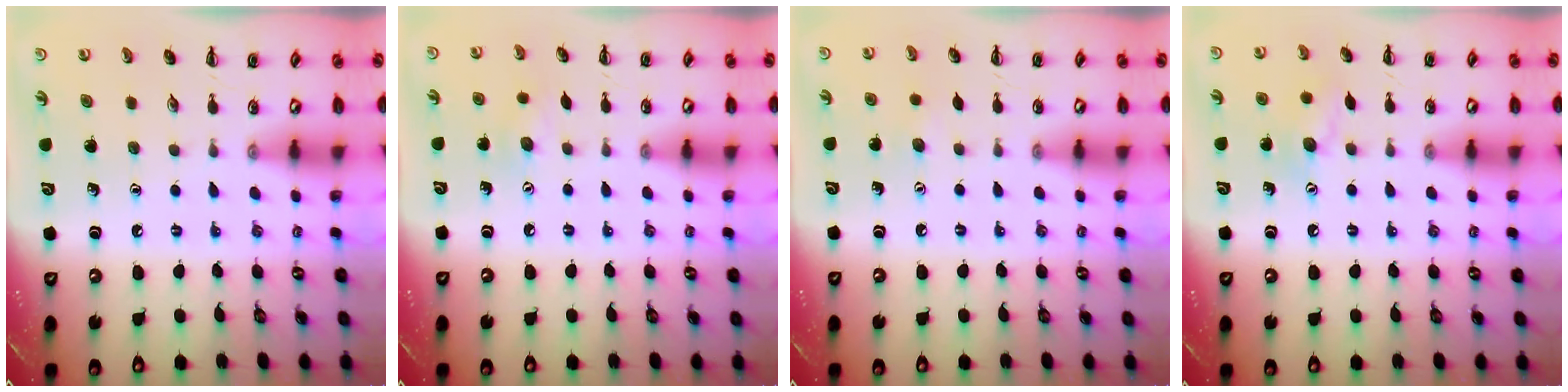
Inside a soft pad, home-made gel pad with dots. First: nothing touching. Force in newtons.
{"total": 6.2, "press": 6.1, "slide": 1.1}
{"total": 2.5, "press": 2.4, "slide": 0.6}
{"total": 8.5, "press": 8.4, "slide": 1.1}